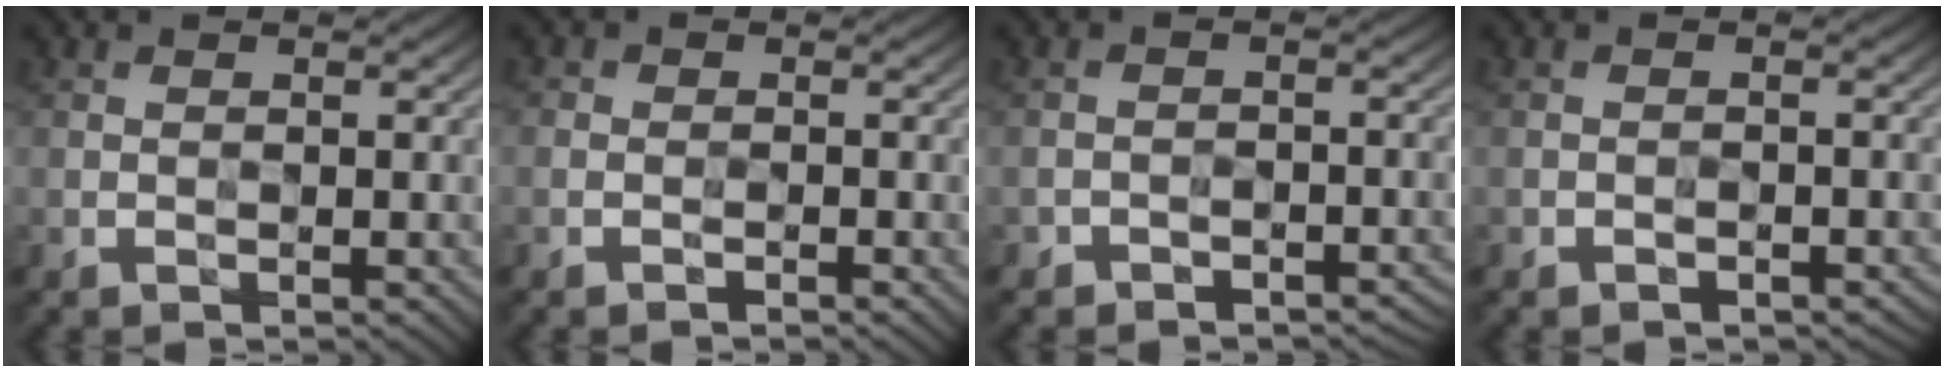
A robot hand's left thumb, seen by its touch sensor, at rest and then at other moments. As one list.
[{"total": 1.1, "force": [-0.8, 0.7, 0.2], "torque": [-0.002, -0.001, -0.018]}, {"total": 2.6, "force": [-2.2, 1.3, 0.6], "torque": [-0.007, 0.003, -0.033]}, {"total": 1.1, "force": [-0.9, 0.5, 0.3], "torque": [-0.004, -0.001, -0.017]}]